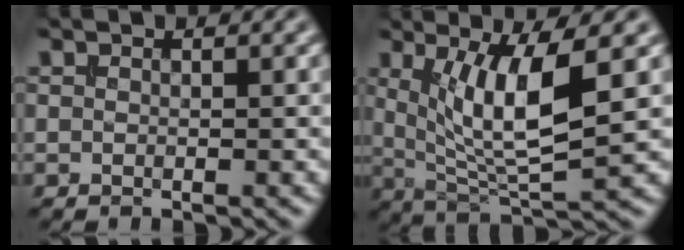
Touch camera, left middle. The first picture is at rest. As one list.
[{"total": 7.5, "force": [1.9, 2.1, 6.9], "torque": [-0.125, -0.015, 0.042]}]